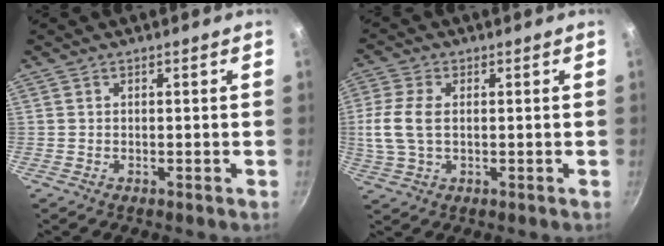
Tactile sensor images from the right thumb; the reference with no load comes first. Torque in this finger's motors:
{"motor_torque": [-0.59, 0.98, 0.17, 0.06, 0.12]}